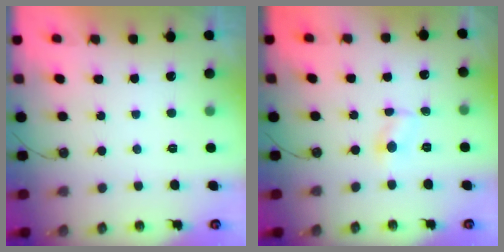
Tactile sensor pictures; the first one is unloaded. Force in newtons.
{"total": 2.4, "press": 2.4, "slide": 0.3}